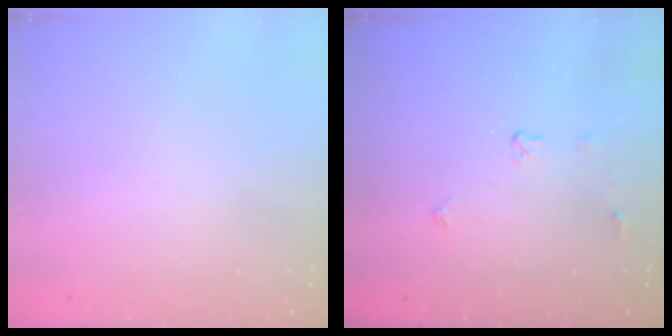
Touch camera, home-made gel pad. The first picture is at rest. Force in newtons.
{"total": 3.9, "press": 3.8, "slide": 0.6}